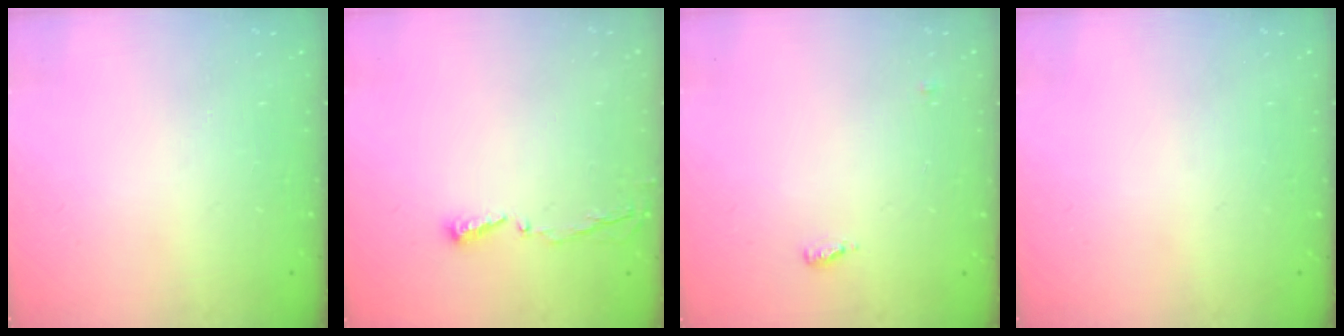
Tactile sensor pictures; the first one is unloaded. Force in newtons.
{"total": 3.6, "press": 3.6, "slide": 0.4}
{"total": 4.6, "press": 4.5, "slide": 0.7}
{"total": 0.0}